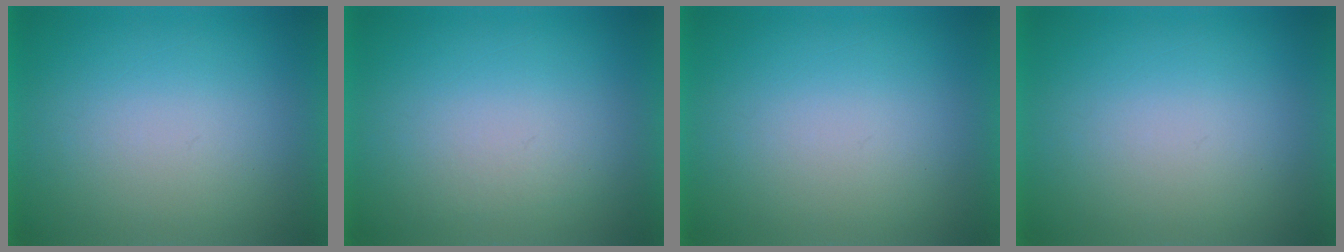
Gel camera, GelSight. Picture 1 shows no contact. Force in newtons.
{"total": 1.0}
{"total": 0.0}
{"total": 0.0}